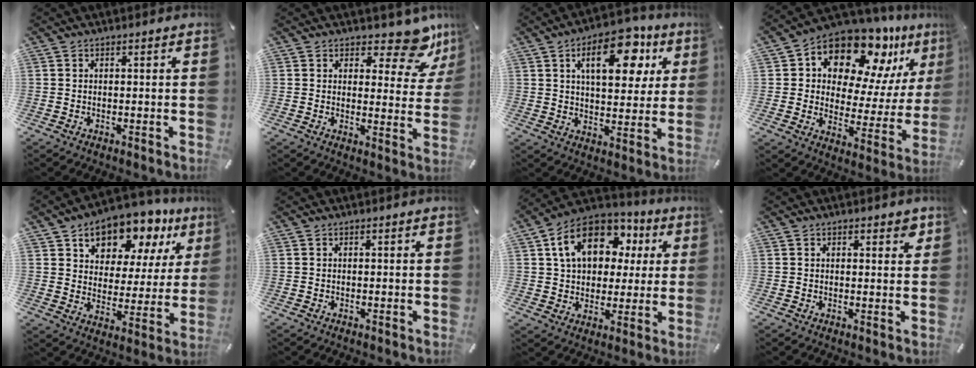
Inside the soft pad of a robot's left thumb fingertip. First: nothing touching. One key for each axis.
{"total": 10.4, "fx": 7.9, "fy": 3.9, "fz": 5.5, "tx": -0.058, "ty": -0.060, "tz": 0.135}
{"total": 15.7, "fx": 7.0, "fy": 8.4, "fz": 11.3, "tx": -0.156, "ty": -0.017, "tz": 0.113}
{"total": 15.7, "fx": 11.6, "fy": 8.1, "fz": 6.7, "tx": -0.117, "ty": -0.099, "tz": 0.203}
{"total": 11.7, "fx": 8.8, "fy": 7.0, "fz": 3.0, "tx": -0.050, "ty": -0.075, "tz": 0.157}
{"total": 0.0}
{"total": 15.0, "fx": 5.4, "fy": 11.3, "fz": 8.2, "tx": -0.151, "ty": -0.002, "tz": 0.104}
{"total": 2.0, "fx": 1.2, "fy": 1.0, "fz": 1.2, "tx": -0.011, "ty": -0.003, "tz": 0.017}